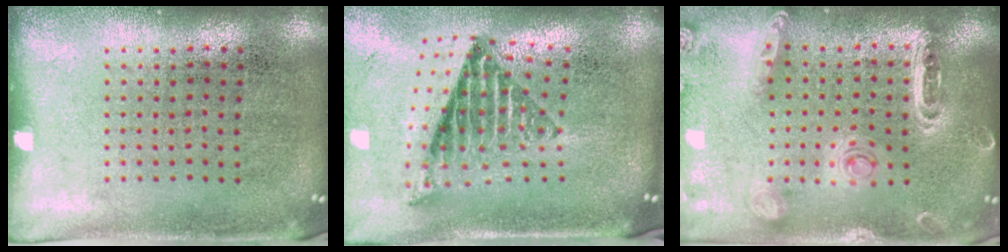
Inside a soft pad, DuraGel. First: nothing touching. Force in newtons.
{"total": 1.8, "press": 1.4, "slide": 1.1}
{"total": 1.4, "press": 1.4, "slide": 0.1}